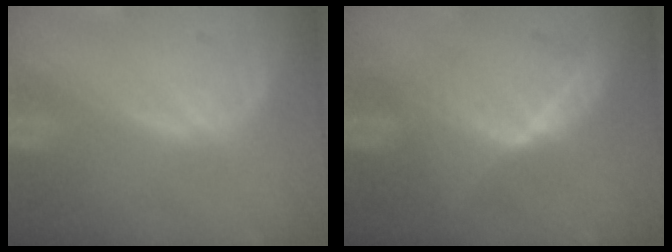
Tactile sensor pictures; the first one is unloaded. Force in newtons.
{"total": 6.5, "press": 5.9, "slide": 2.6}